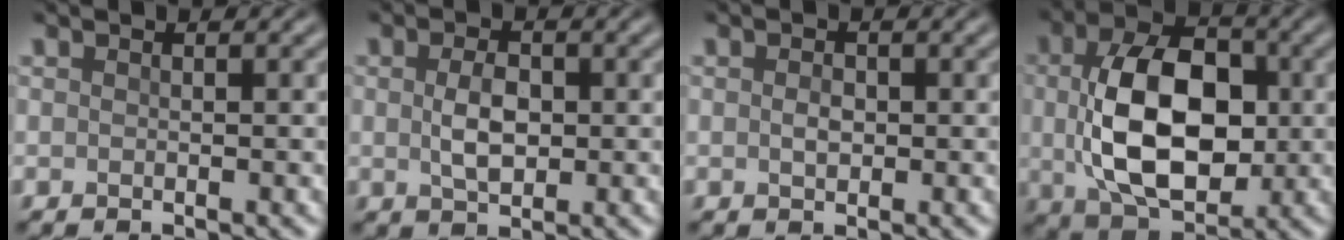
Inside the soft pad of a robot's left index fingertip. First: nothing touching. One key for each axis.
{"total": 3.1, "fx": 0.1, "fy": 1.8, "fz": 2.5, "tx": -0.055, "ty": 0.000, "tz": 0.004}
{"total": 1.2, "fx": 0.0, "fy": 0.8, "fz": 0.9, "tx": -0.018, "ty": -0.001, "tz": 0.000}
{"total": 10.9, "fx": 0.2, "fy": 7.0, "fz": 8.4, "tx": -0.160, "ty": -0.006, "tz": 0.009}